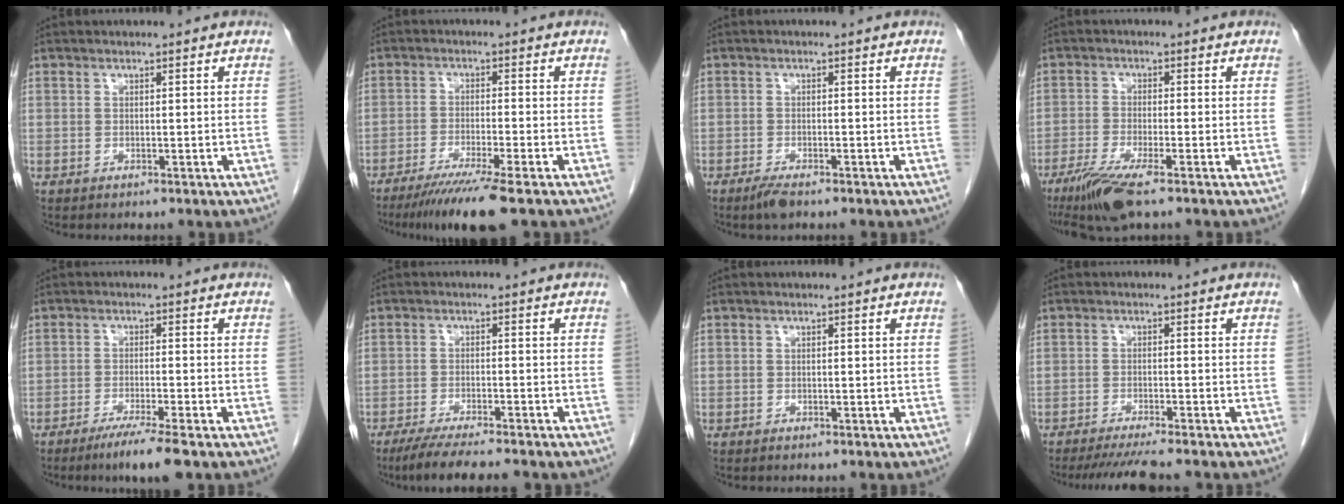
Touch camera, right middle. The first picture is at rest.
{"total": 8.8, "force": [-6.4, -0.9, 6.0], "torque": [-0.094, -0.026, -0.105]}
{"total": 2.3, "force": [-1.7, 0.5, 1.5], "torque": [-0.035, -0.005, -0.032]}
{"total": 6.8, "force": [-4.6, 0.6, 5.0], "torque": [-0.098, -0.018, -0.083]}
{"total": 6.0, "force": [-4.2, -0.4, 4.3], "torque": [-0.071, -0.015, -0.072]}
{"total": 10.1, "force": [-8.4, 1.1, 5.5], "torque": [-0.080, -0.021, -0.127]}
{"total": 0.0}
{"total": 7.2, "force": [-6.3, -0.2, 3.5], "torque": [-0.045, -0.019, -0.099]}